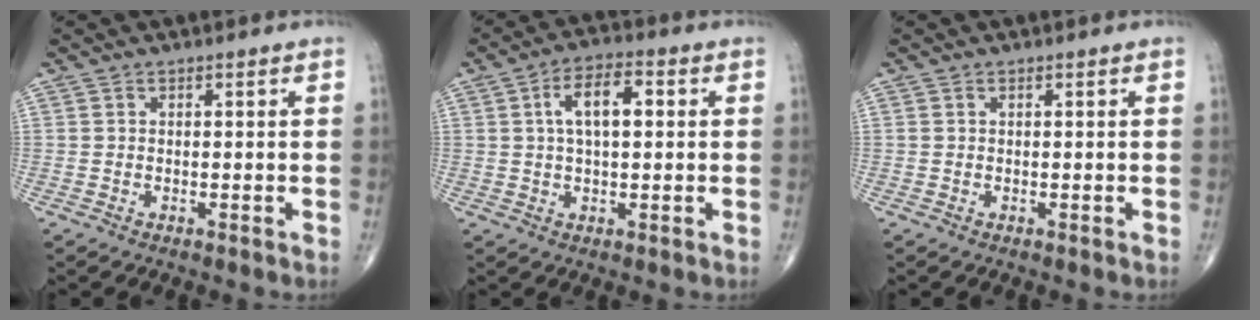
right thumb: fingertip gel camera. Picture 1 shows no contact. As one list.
[{"total": 8.3, "force": [1.7, 3.8, 7.1], "torque": [-0.119, 0.014, 0.024]}, {"total": 0.0}]